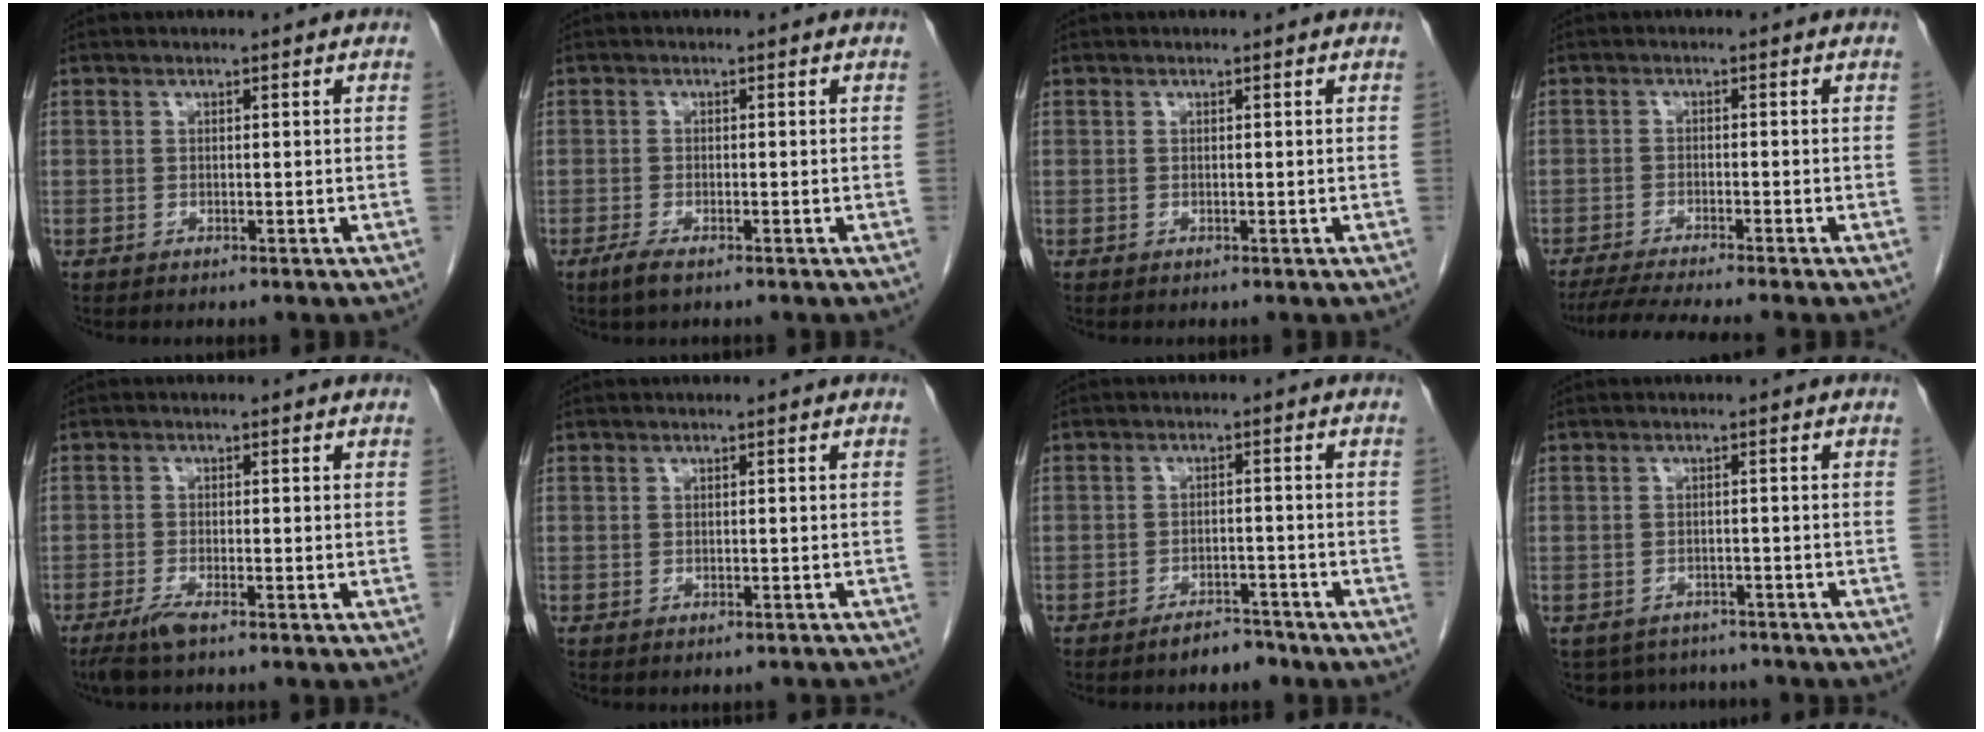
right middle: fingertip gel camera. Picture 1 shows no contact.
{"total": 2.3, "force": [-1.6, 0.4, 1.7], "torque": [-0.041, -0.006, -0.032]}
{"total": 0.0}
{"total": 8.1, "force": [-6.9, -1.2, 4.0], "torque": [-0.053, -0.023, -0.111]}
{"total": 2.9, "force": [-2.1, 0.2, 2.0], "torque": [-0.048, -0.007, -0.043]}
{"total": 1.6, "force": [-1.4, 0.5, 0.4], "torque": [-0.004, -0.002, -0.019]}
{"total": 3.4, "force": [-2.9, 1.2, 1.3], "torque": [-0.018, 0.003, -0.043]}
{"total": 6.9, "force": [-6.2, 3.1, 0.8], "torque": [-0.008, 0.007, -0.077]}